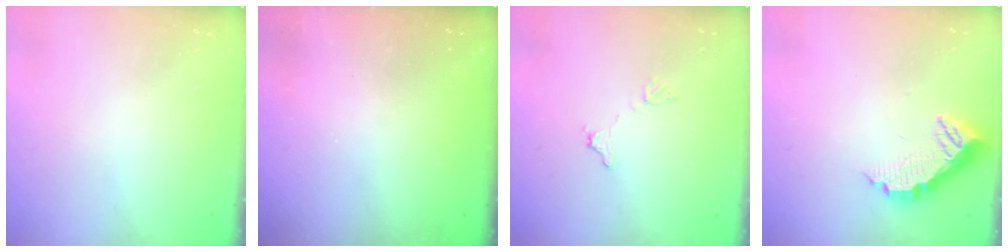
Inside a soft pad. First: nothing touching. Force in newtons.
{"total": 3.0, "press": 3.0, "slide": 0.1}
{"total": 7.0, "press": 7.0, "slide": 0.3}
{"total": 11.0, "press": 11.0, "slide": 0.7}